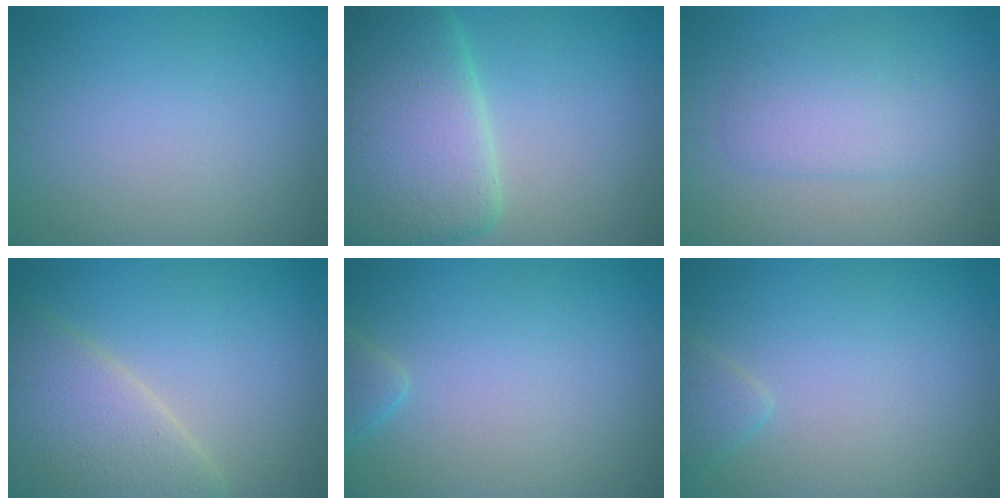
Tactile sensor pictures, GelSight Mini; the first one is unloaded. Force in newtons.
{"total": 11.5, "press": 11.5, "slide": 0.4}
{"total": 3.1, "press": 3.1, "slide": 0.0}
{"total": 6.4, "press": 6.4, "slide": 0.6}
{"total": 1.5, "press": 1.5, "slide": 0.1}
{"total": 1.4, "press": 1.4, "slide": 0.1}